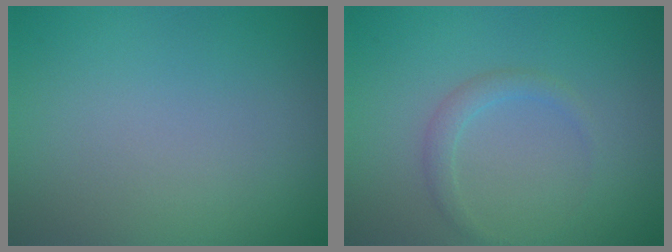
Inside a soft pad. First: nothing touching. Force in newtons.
{"total": 1.3, "press": 1.3, "slide": 0.1}